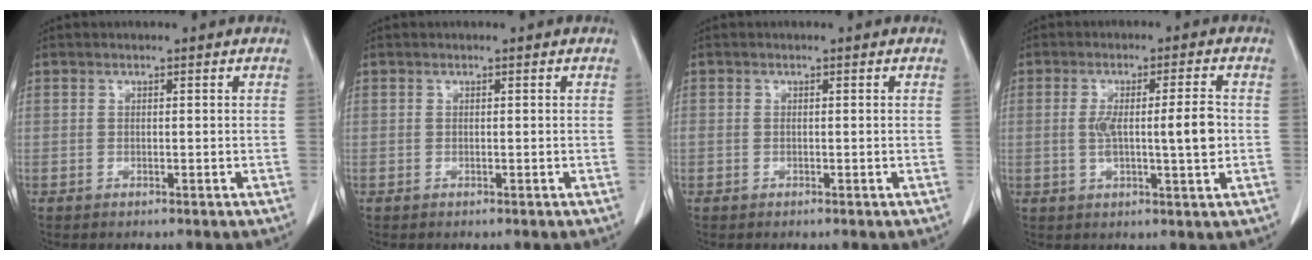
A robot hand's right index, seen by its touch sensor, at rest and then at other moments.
{"total": 0.0}
{"total": 1.1, "force": [-0.1, 0.8, 0.8], "torque": [-0.027, 0.008, 0.004]}
{"total": 7.4, "force": [0.0, 0.9, 7.3], "torque": [-0.121, 0.006, 0.004]}